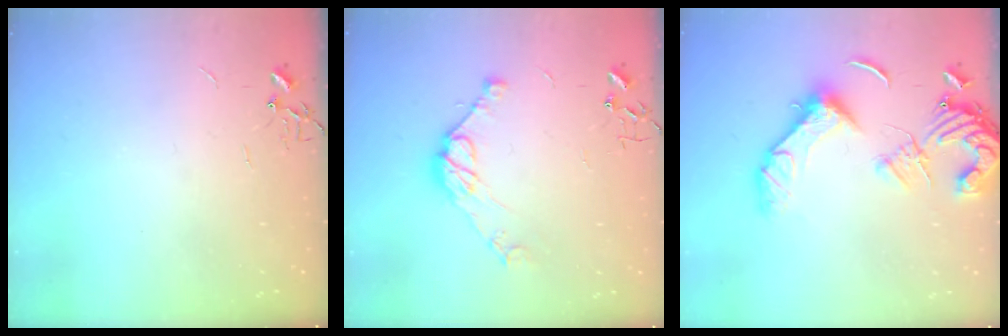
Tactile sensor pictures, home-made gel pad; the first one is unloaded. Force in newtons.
{"total": 11.3, "press": 11.2, "slide": 0.8}
{"total": 16.2, "press": 16.0, "slide": 2.2}